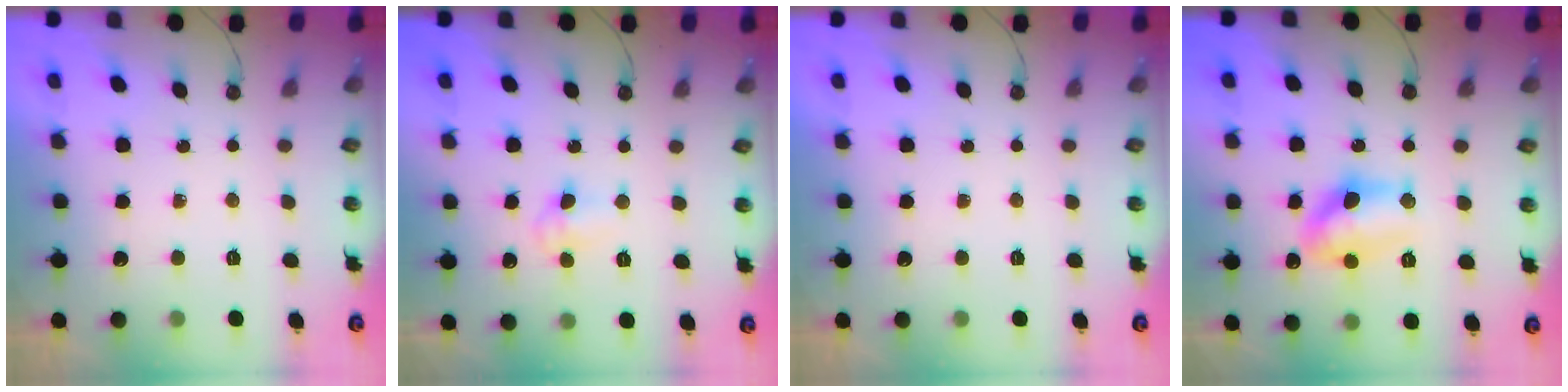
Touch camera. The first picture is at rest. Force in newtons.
{"total": 5.2, "press": 3.9, "slide": 3.4}
{"total": 0.0}
{"total": 13.5, "press": 12.8, "slide": 4.5}